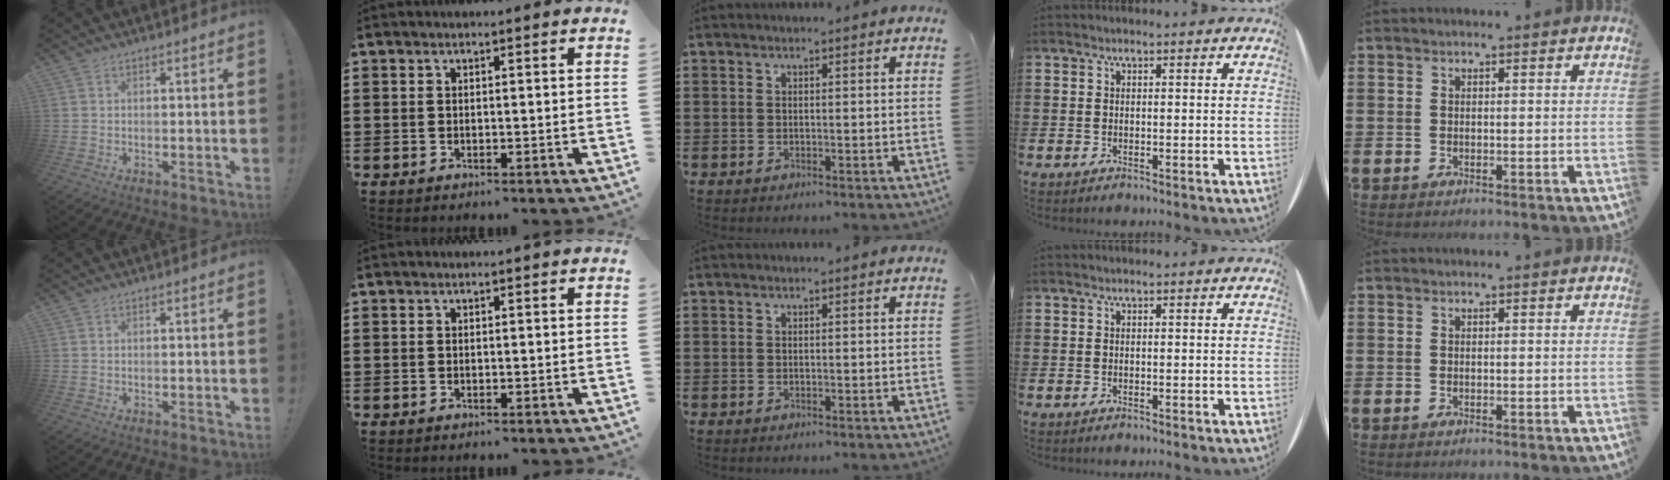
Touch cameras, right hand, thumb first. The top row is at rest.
{}